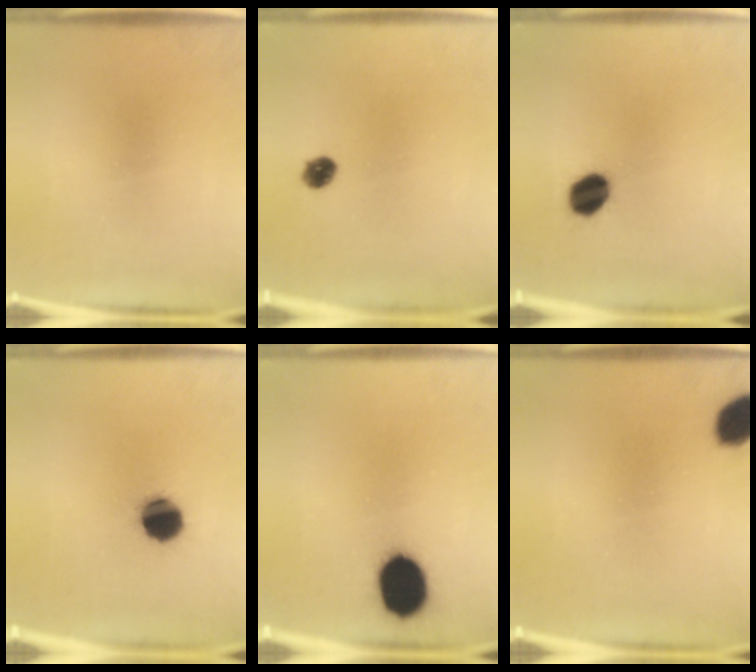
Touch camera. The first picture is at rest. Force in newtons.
{"total": 3.2}
{"total": 7.6}
{"total": 10.8}
{"total": 13.4}
{"total": 7.3}